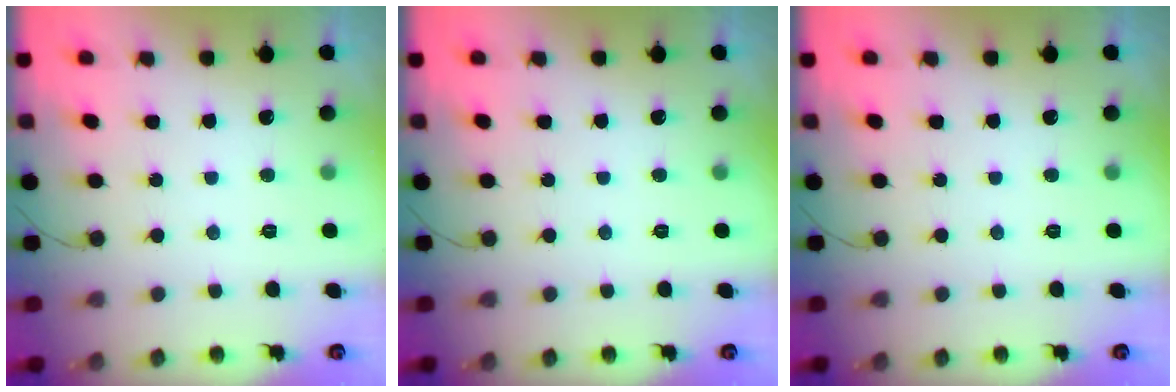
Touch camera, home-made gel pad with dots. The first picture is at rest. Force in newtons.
{"total": 0.0}
{"total": 0.0}